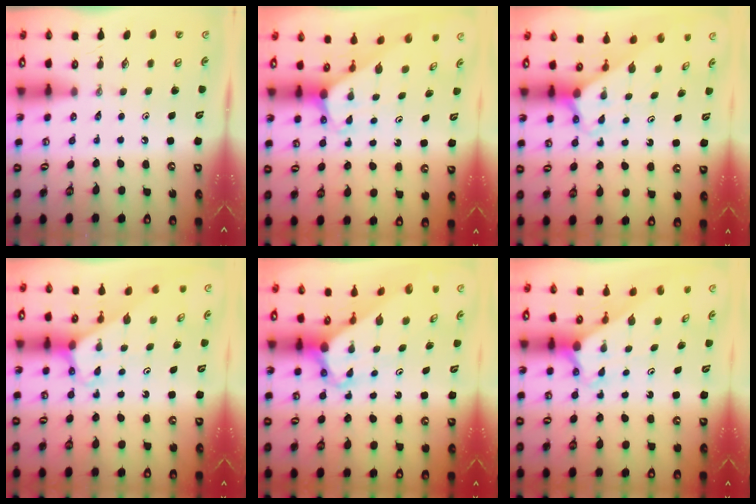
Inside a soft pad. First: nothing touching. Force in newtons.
{"total": 1.9, "press": 1.9, "slide": 0.1}
{"total": 2.4, "press": 2.4, "slide": 0.2}
{"total": 3.0, "press": 3.0, "slide": 0.2}
{"total": 6.1, "press": 6.1, "slide": 0.3}
{"total": 2.7, "press": 2.7, "slide": 0.1}